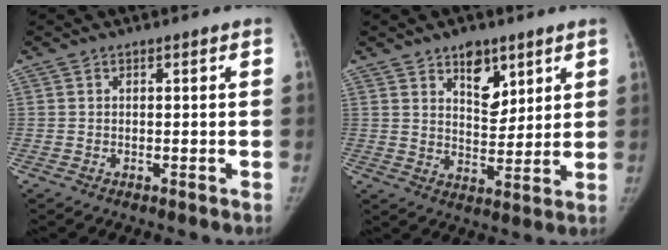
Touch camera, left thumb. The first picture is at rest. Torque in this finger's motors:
{"motor_torque": [0.67, -0.25, 0.88, -0.71, 0.16]}